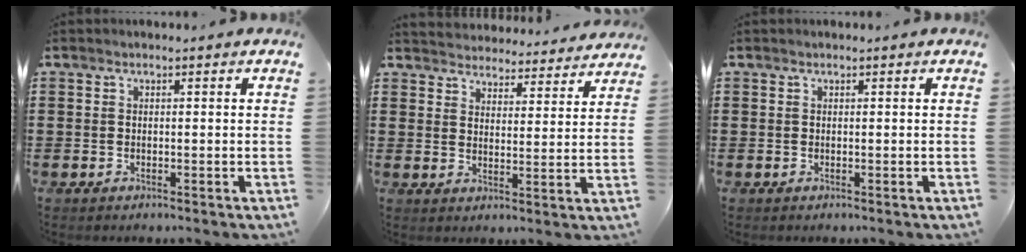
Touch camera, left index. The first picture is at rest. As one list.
[{"total": 4.1, "force": [4.0, 0.1, -0.4], "torque": [-0.005, -0.032, 0.068]}, {"total": 0.0}]